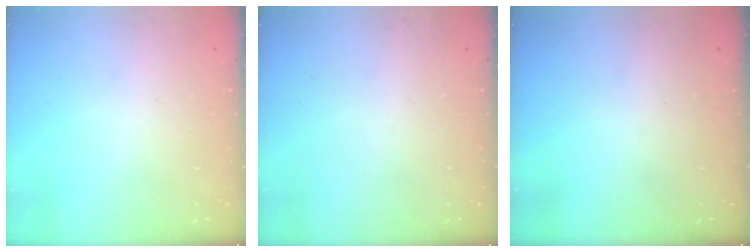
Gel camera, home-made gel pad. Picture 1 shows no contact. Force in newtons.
{"total": 0.0}
{"total": 0.0}